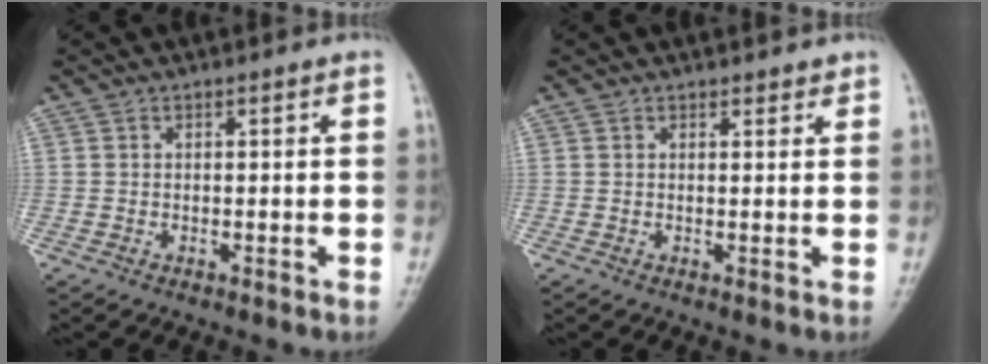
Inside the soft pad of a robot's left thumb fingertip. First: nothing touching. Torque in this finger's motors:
{"motor_torque": [-0.13, 0.04, -0.05, -0.05, -0.02]}